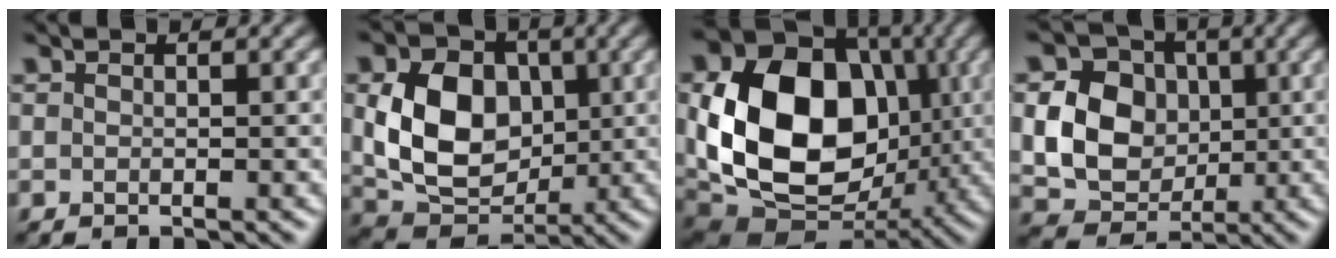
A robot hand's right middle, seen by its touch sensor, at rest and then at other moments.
{"total": 8.5, "force": [0.8, 6.4, 5.5], "torque": [-0.111, -0.007, 0.015]}
{"total": 15.1, "force": [0.7, 11.2, 10.2], "torque": [-0.192, -0.006, 0.008]}
{"total": 7.7, "force": [0.2, 6.4, 4.2], "torque": [-0.086, -0.001, -0.005]}